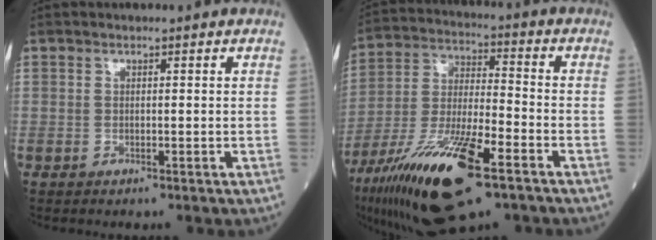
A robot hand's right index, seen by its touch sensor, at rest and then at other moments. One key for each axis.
{"total": 19.7, "fx": -11.0, "fy": 4.1, "fz": 15.7, "tx": -0.310, "ty": -0.038, "tz": -0.194}